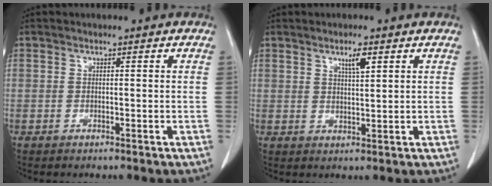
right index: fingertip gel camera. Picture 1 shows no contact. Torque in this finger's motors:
{"motor_torque": [0.18, 0.08, 0.04, 0.02]}